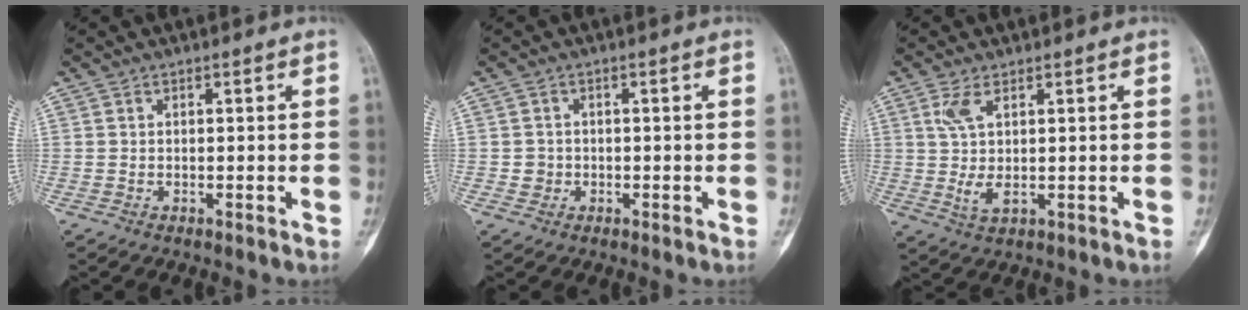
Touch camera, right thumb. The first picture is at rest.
{"total": 1.6, "force": [-0.3, 1.6, 0.2], "torque": [0.007, 0.008, -0.005]}
{"total": 5.3, "force": [1.4, 1.9, 4.7], "torque": [-0.109, -0.004, 0.035]}